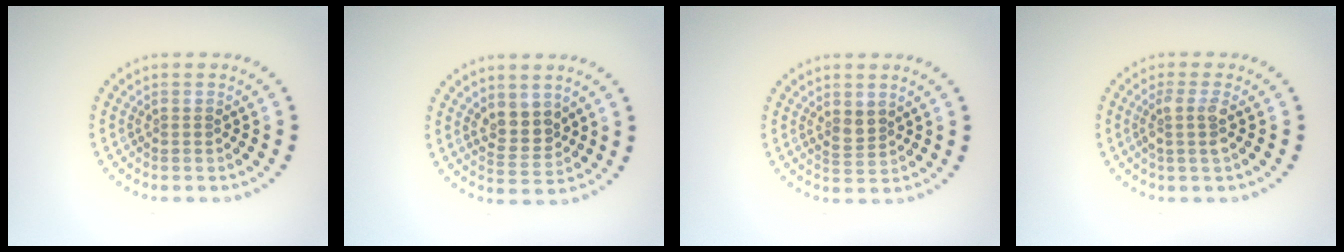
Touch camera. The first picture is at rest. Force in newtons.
{"total": 2.7, "press": 2.5, "slide": 1.0}
{"total": 1.7, "press": 1.4, "slide": 0.8}
{"total": 2.2, "press": 1.7, "slide": 1.4}